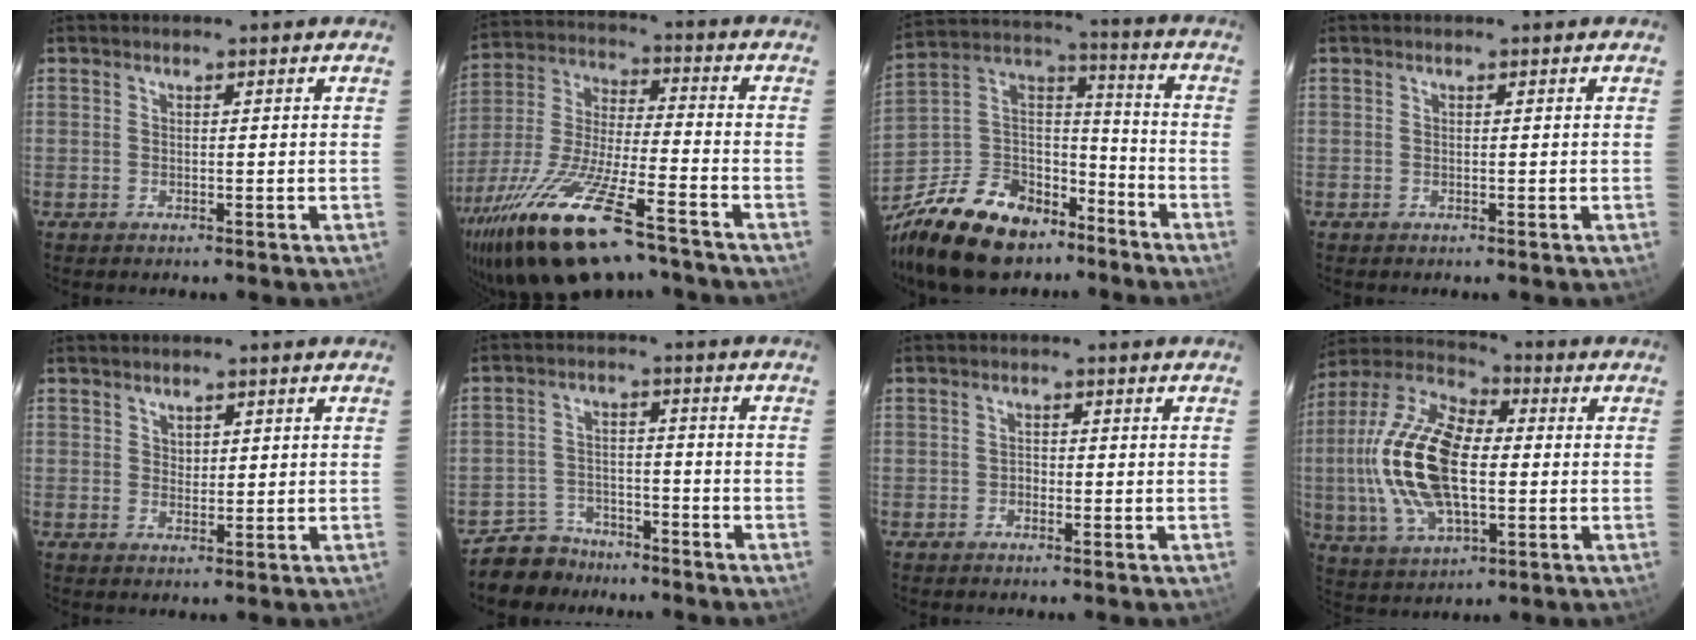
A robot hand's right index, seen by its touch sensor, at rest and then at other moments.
{"total": 23.3, "force": [-16.2, 6.0, 15.7], "torque": [-0.325, -0.048, -0.286]}
{"total": 22.9, "force": [-15.5, 13.3, 10.4], "torque": [-0.246, 0.048, -0.245]}
{"total": 0.0}
{"total": 1.9, "force": [1.1, 1.3, 0.7], "torque": [-0.006, 0.004, 0.021]}
{"total": 7.5, "force": [-6.0, 4.5, 0.4], "torque": [-0.026, 0.020, -0.093]}
{"total": 1.0, "force": [-0.6, 0.8, 0.1], "torque": [-0.001, 0.002, -0.012]}
{"total": 20.5, "force": [-0.7, 10.1, 17.8], "torque": [-0.374, 0.010, -0.016]}